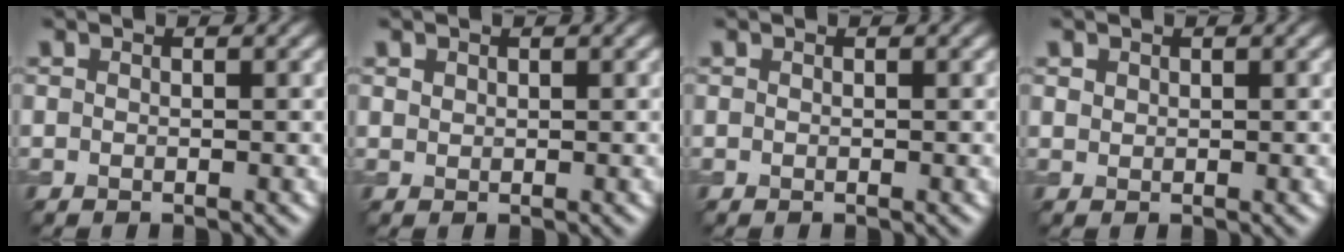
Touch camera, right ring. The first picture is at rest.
{"total": 0.6, "force": [0.4, 0.4, 0.1], "torque": [-0.003, -0.001, 0.011]}
{"total": 0.0}
{"total": 0.7, "force": [0.4, 0.5, 0.1], "torque": [-0.003, -0.002, 0.012]}